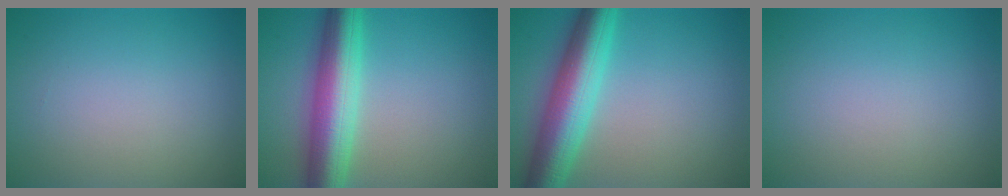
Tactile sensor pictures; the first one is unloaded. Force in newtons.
{"total": 7.8, "press": 7.8, "slide": 0.3}
{"total": 8.0, "press": 7.9, "slide": 0.2}
{"total": 0.0}